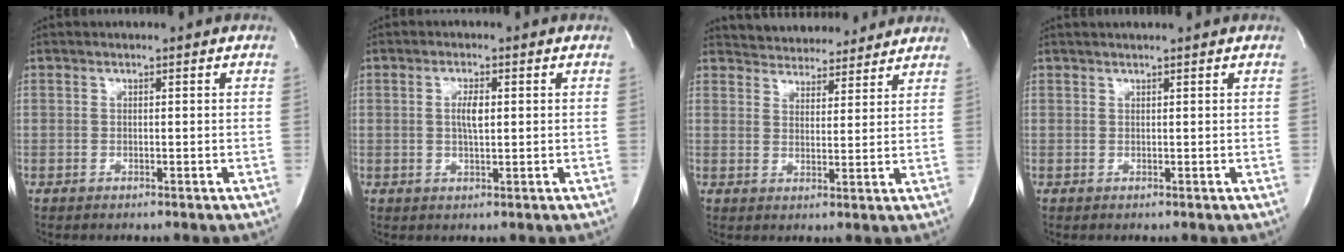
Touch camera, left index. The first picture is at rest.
{"total": 2.9, "force": [0.4, 0.7, 2.8], "torque": [-0.053, 0.000, 0.007]}
{"total": 10.8, "force": [10.1, 3.3, 1.8], "torque": [-0.013, 0.009, 0.134]}
{"total": 2.8, "force": [2.5, 0.0, 1.3], "torque": [-0.016, 0.021, 0.032]}